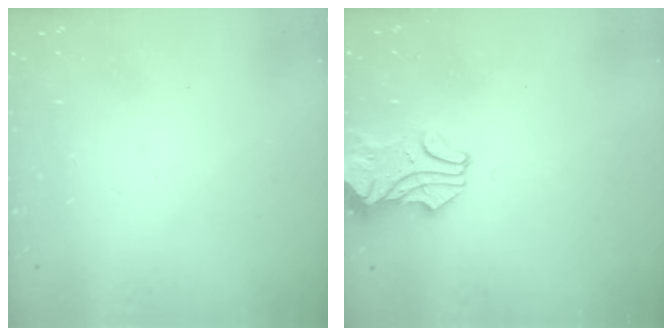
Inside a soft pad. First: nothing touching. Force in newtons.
{"total": 0.9, "press": 0.7, "slide": 0.7}